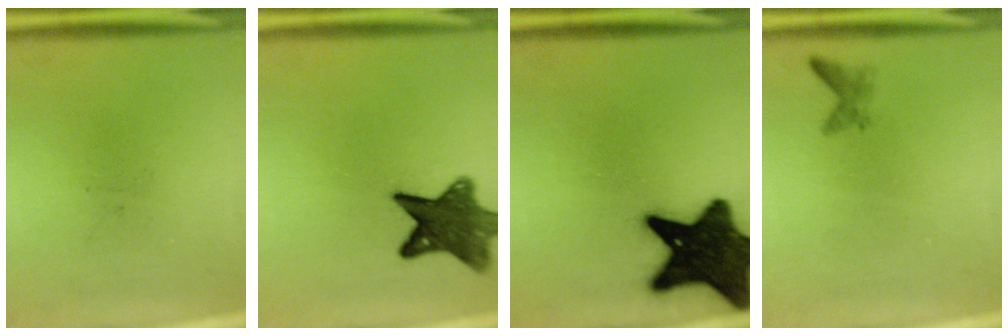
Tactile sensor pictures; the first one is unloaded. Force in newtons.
{"total": 10.8}
{"total": 19.3}
{"total": 1.1}